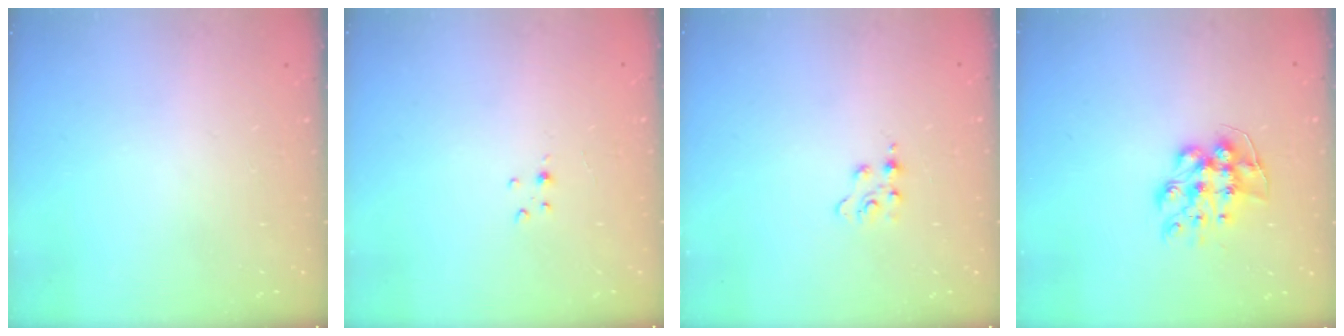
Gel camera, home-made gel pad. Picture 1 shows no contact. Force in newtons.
{"total": 2.5, "press": 2.5, "slide": 0.3}
{"total": 2.4, "press": 2.4, "slide": 0.3}
{"total": 9.6, "press": 9.5, "slide": 0.8}